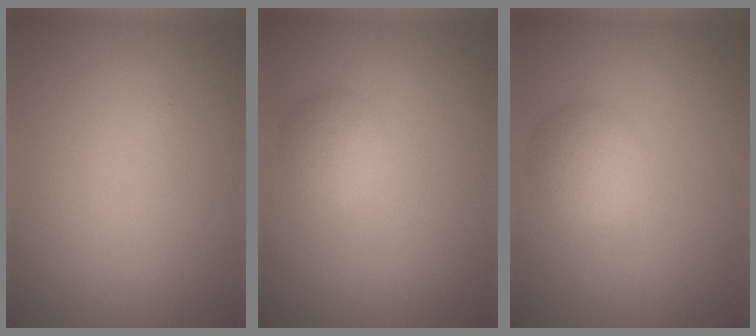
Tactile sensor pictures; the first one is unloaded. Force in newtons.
{"total": 2.2, "press": 2.2, "slide": 0.1}
{"total": 3.0, "press": 3.0, "slide": 0.1}